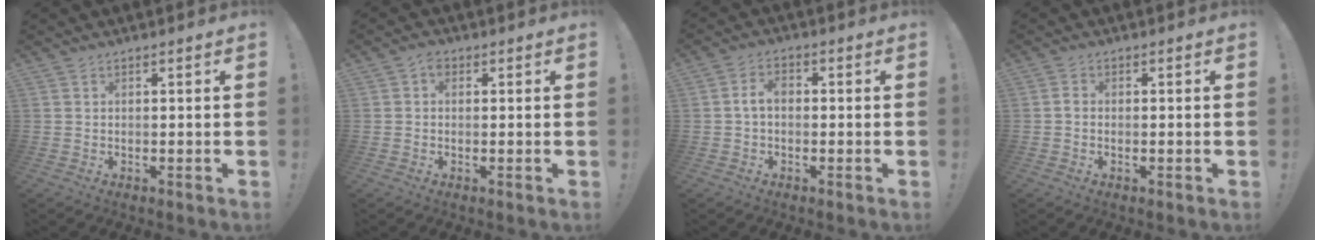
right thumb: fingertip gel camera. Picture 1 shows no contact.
{"total": 1.9, "force": [0.1, 1.4, 1.2], "torque": [-0.025, 0.007, 0.000]}
{"total": 4.3, "force": [-0.2, 2.6, 3.4], "torque": [-0.065, 0.015, -0.003]}
{"total": 1.3, "force": [-0.6, 0.7, 1.0], "torque": [-0.023, 0.007, -0.008]}